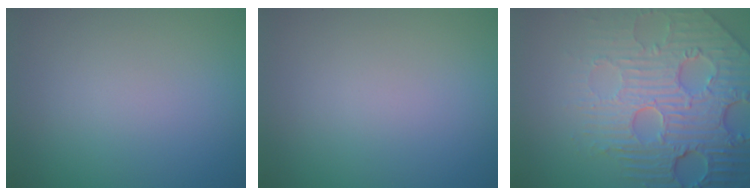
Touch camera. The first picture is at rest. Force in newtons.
{"total": 0.0}
{"total": 7.5, "press": 5.9, "slide": 4.7}